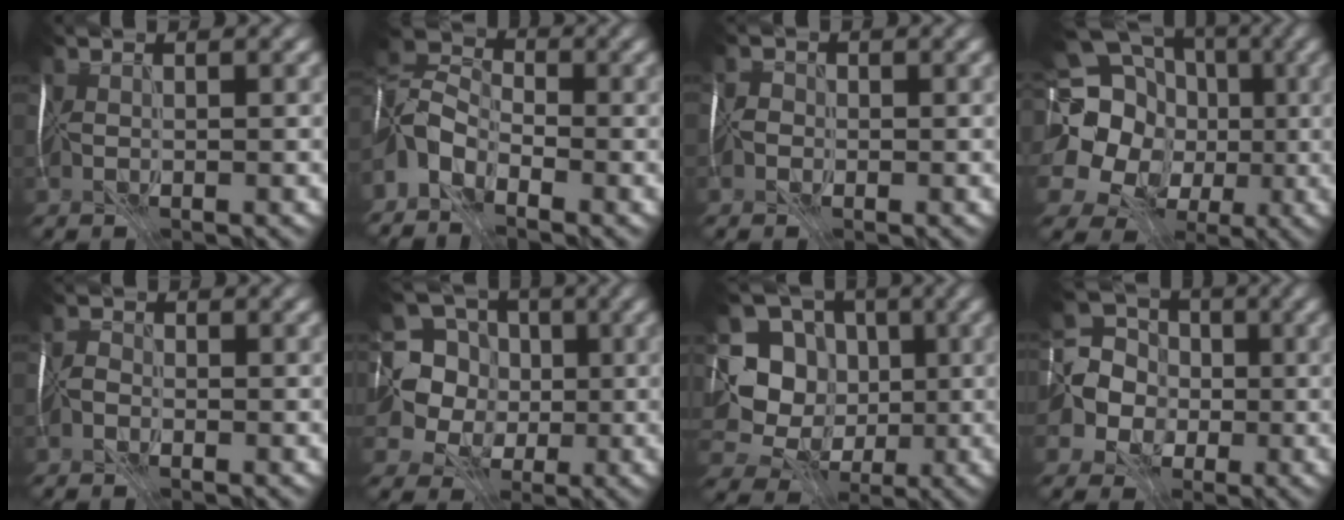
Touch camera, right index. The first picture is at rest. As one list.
[{"total": 4.0, "force": [-3.1, 1.9, 1.7], "torque": [-0.035, 0.010, -0.075]}, {"total": 0.7, "force": [-0.5, 0.2, -0.5], "torque": [0.014, 0.005, -0.012]}, {"total": 17.0, "force": [3.0, 14.9, 7.7], "torque": [-0.174, 0.035, 0.030]}, {"total": 0.9, "force": [-0.7, -0.1, -0.5], "torque": [0.009, 0.008, -0.017]}, {"total": 9.3, "force": [1.0, 8.8, 2.8], "torque": [-0.093, 0.031, -0.012]}, {"total": 7.0, "force": [0.7, 6.7, 2.0], "torque": [-0.035, -0.003, -0.001]}, {"total": 5.6, "force": [-0.6, 5.3, 1.8], "torque": [-0.034, 0.003, -0.037]}]